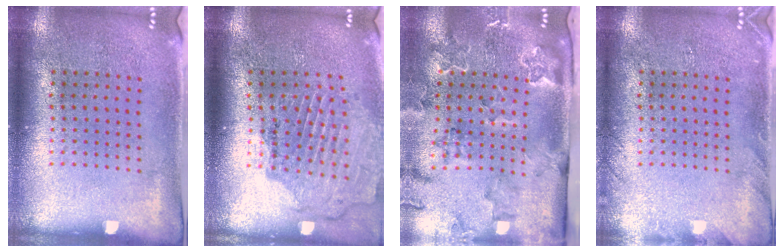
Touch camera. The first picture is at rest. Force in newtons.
{"total": 1.7, "press": 1.7, "slide": 0.1}
{"total": 2.3, "press": 2.3, "slide": 0.2}
{"total": 1.2, "press": 1.2, "slide": 0.1}